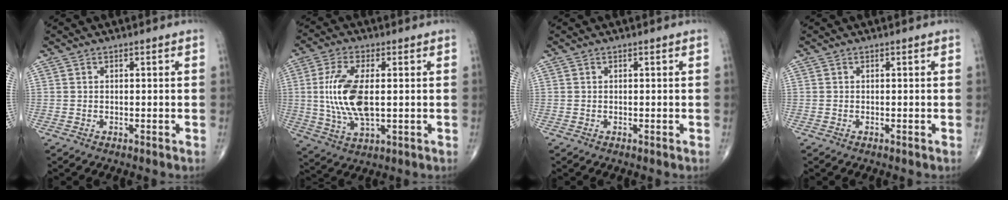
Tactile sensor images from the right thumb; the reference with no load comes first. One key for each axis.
{"total": 12.4, "fx": 0.6, "fy": 5.5, "fz": 11.0, "tx": -0.233, "ty": -0.008, "tz": 0.017}
{"total": 0.0}
{"total": 0.0}